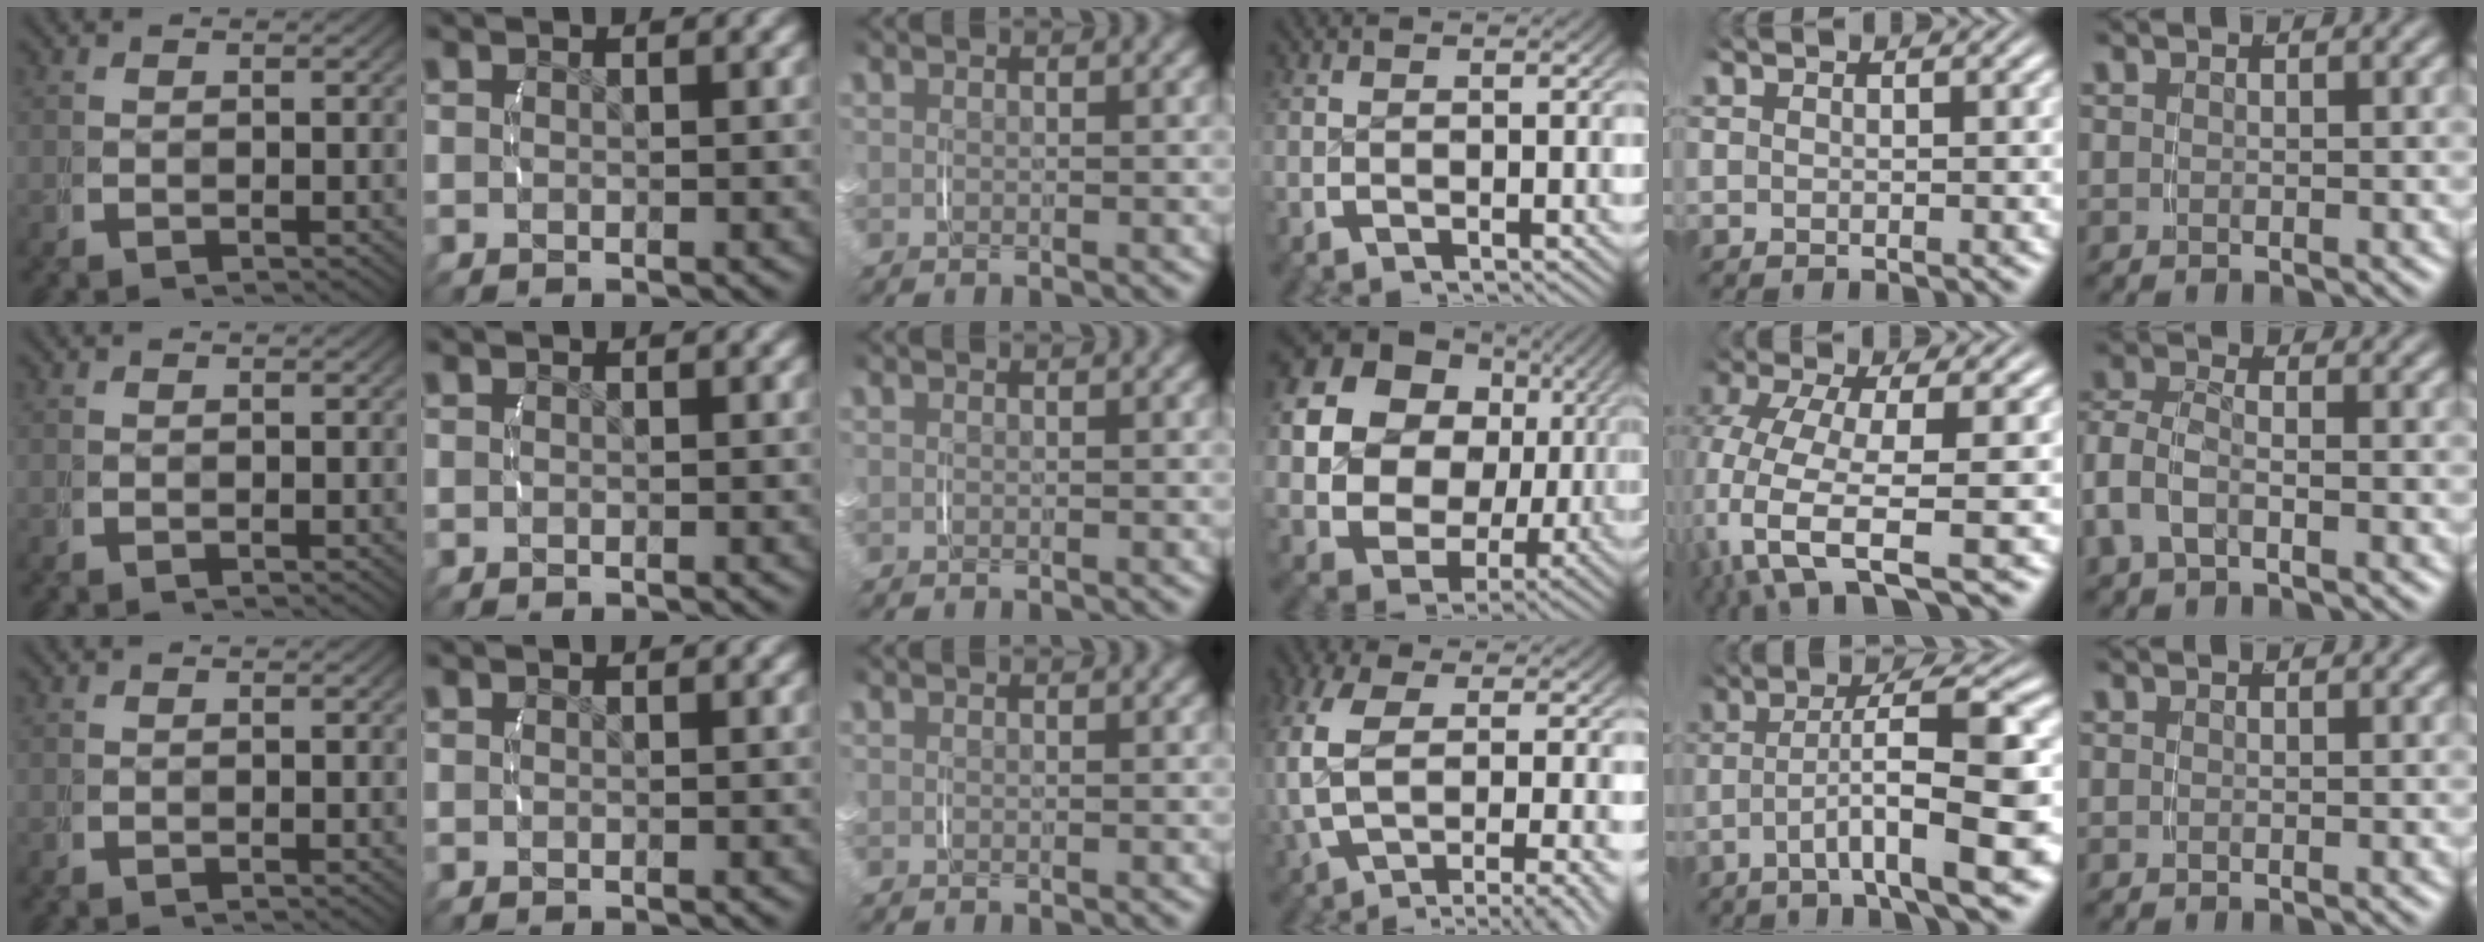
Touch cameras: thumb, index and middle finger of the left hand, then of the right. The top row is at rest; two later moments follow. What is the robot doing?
{"motion": "lift_and_place", "object": "backpack"}